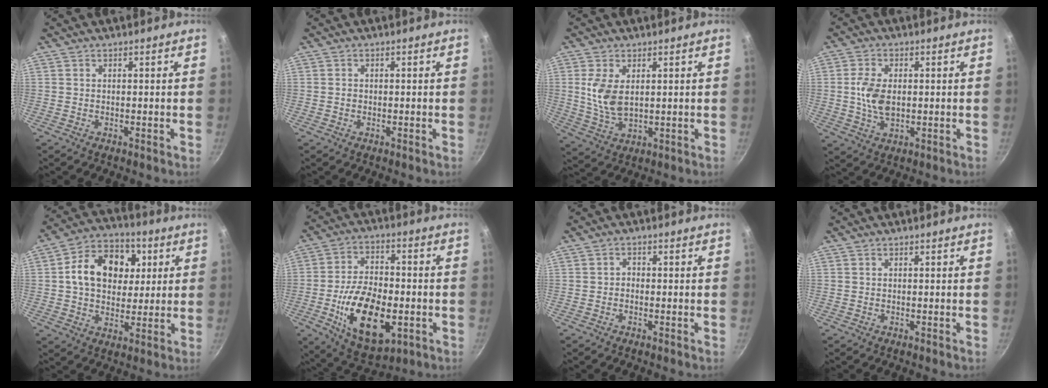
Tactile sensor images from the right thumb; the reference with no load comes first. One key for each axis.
{"total": 0.9, "fx": -0.1, "fy": 0.8, "fz": 0.3, "tx": -0.004, "ty": 0.004, "tz": -0.002}
{"total": 7.9, "fx": 1.6, "fy": 4.5, "fz": 6.3, "tx": -0.126, "ty": -0.015, "tz": 0.037}
{"total": 7.1, "fx": 0.3, "fy": 4.4, "fz": 5.6, "tx": -0.105, "ty": -0.001, "tz": 0.005}
{"total": 15.9, "fx": 3.4, "fy": 11.9, "fz": 9.9, "tx": -0.130, "ty": 0.013, "tz": 0.042}
{"total": 18.6, "fx": -4.7, "fy": 10.1, "fz": 14.8, "tx": -0.238, "ty": 0.014, "tz": -0.069}
{"total": 1.2, "fx": -0.5, "fy": 0.9, "fz": 0.5, "tx": -0.005, "ty": 0.007, "tz": -0.010}
{"total": 0.0}